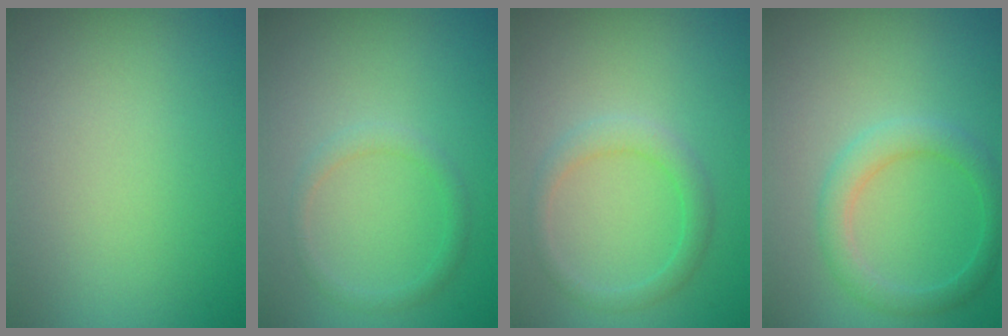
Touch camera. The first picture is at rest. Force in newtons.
{"total": 1.4, "press": 1.3, "slide": 0.2}
{"total": 2.1, "press": 2.0, "slide": 0.3}
{"total": 2.7, "press": 2.7, "slide": 0.2}